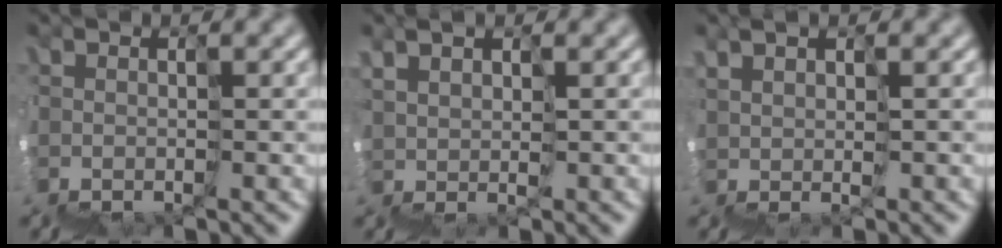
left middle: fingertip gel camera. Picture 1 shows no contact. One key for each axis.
{"total": 2.8, "fx": 2.3, "fy": -1.1, "fz": -1.2, "tx": 0.026, "ty": 0.022, "tz": 0.044}
{"total": 2.6, "fx": 2.0, "fy": -1.3, "fz": -1.1, "tx": 0.027, "ty": 0.017, "tz": 0.039}